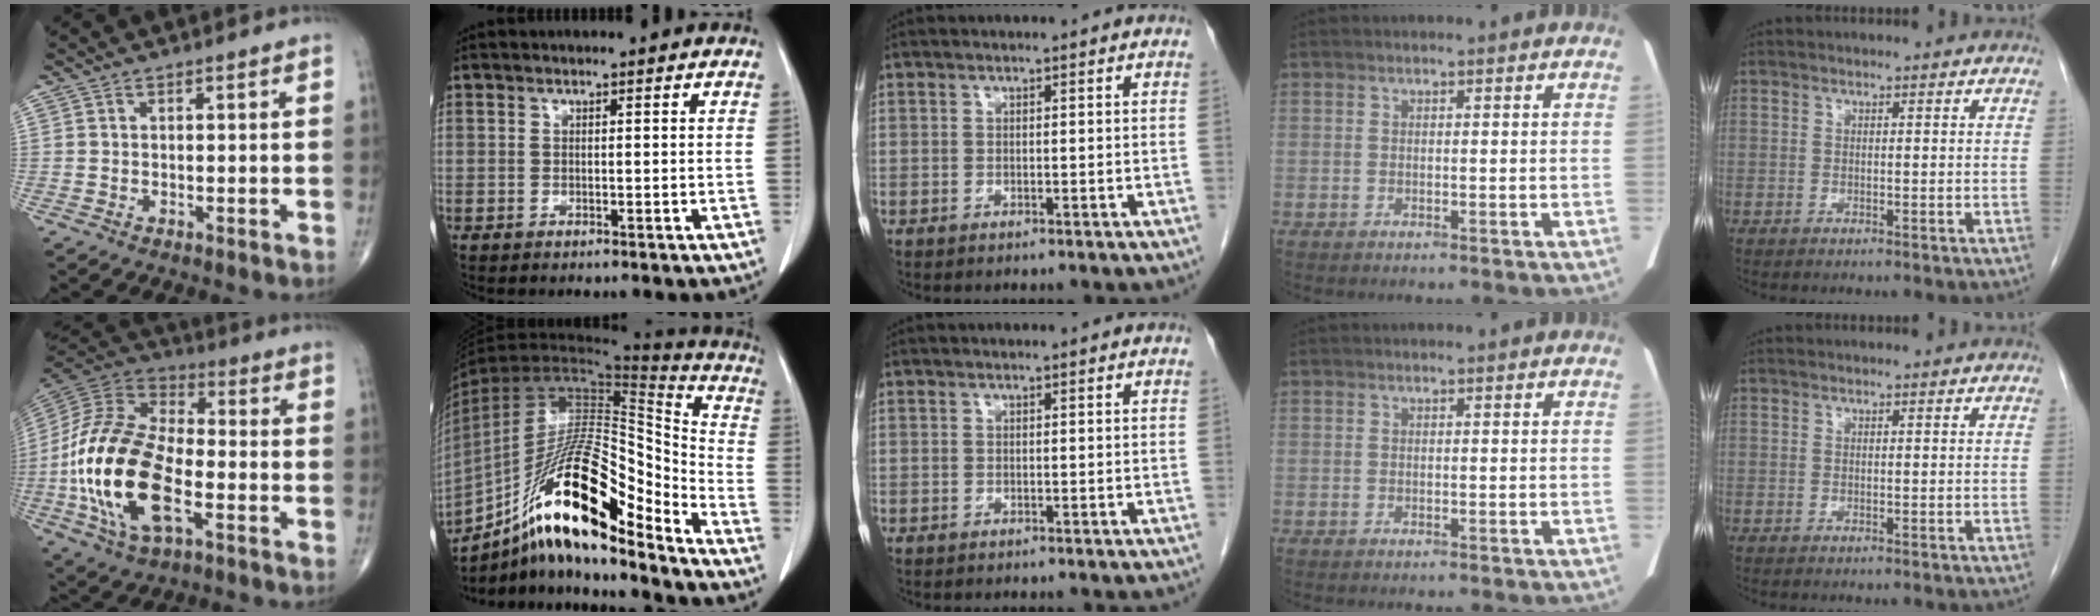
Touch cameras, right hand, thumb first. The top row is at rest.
{"thumb": {"total": 23.9, "force": [-5.8, 12.2, 19.8], "torque": [-0.405, 0.015, -0.106]}, "index": {"total": 22.8, "force": [-14.0, 4.7, 17.3], "torque": [-0.294, 0.004, -0.240]}}